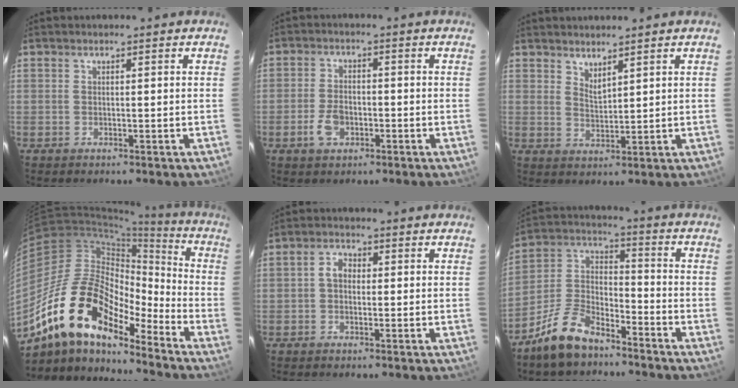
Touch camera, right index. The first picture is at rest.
{"total": 5.1, "force": [-2.3, 3.2, 3.3], "torque": [-0.075, 0.002, -0.039]}
{"total": 2.9, "force": [2.5, 0.5, 1.3], "torque": [-0.022, -0.004, 0.044]}
{"total": 19.6, "force": [-14.5, 7.0, 11.1], "torque": [-0.198, -0.010, -0.279]}
{"total": 2.6, "force": [-0.2, 2.0, 1.7], "torque": [-0.031, 0.011, -0.006]}
{"total": 12.1, "force": [-8.5, 5.6, 6.6], "torque": [-0.151, 0.024, -0.160]}